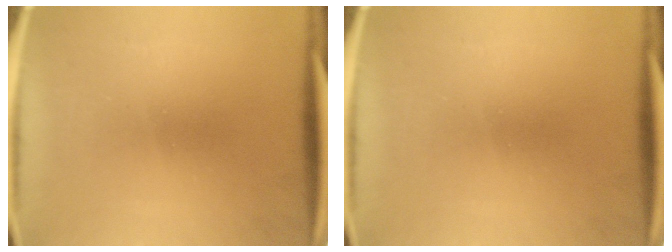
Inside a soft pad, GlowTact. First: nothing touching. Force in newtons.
{"total": 0.0}